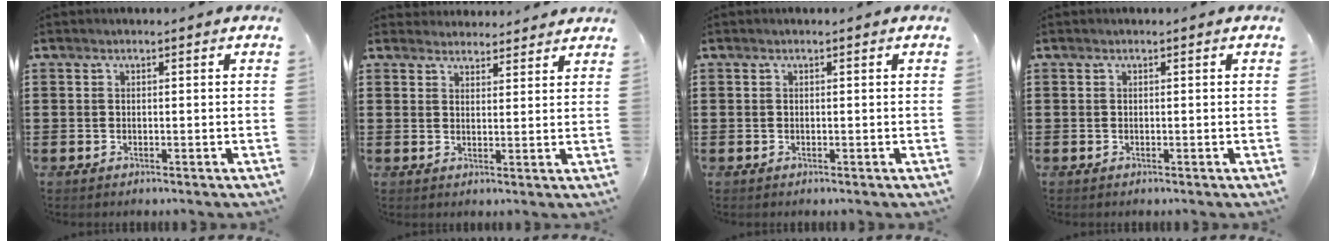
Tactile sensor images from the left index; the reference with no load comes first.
{"total": 2.8, "force": [2.7, 0.4, -0.5], "torque": [0.000, -0.008, 0.053]}
{"total": 0.0}
{"total": 0.0}